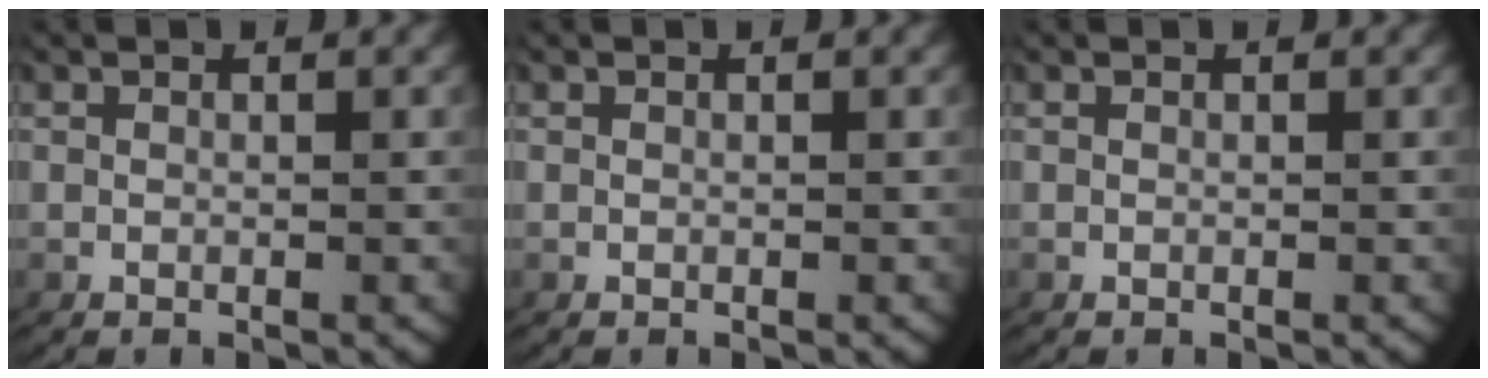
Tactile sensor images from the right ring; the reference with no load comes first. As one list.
[{"total": 0.0}, {"total": 0.0}]